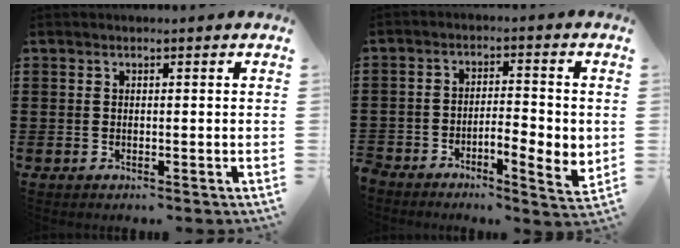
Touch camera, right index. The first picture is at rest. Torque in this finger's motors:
{"motor_torque": [0.97, 0.38, 0.19, 0.08]}